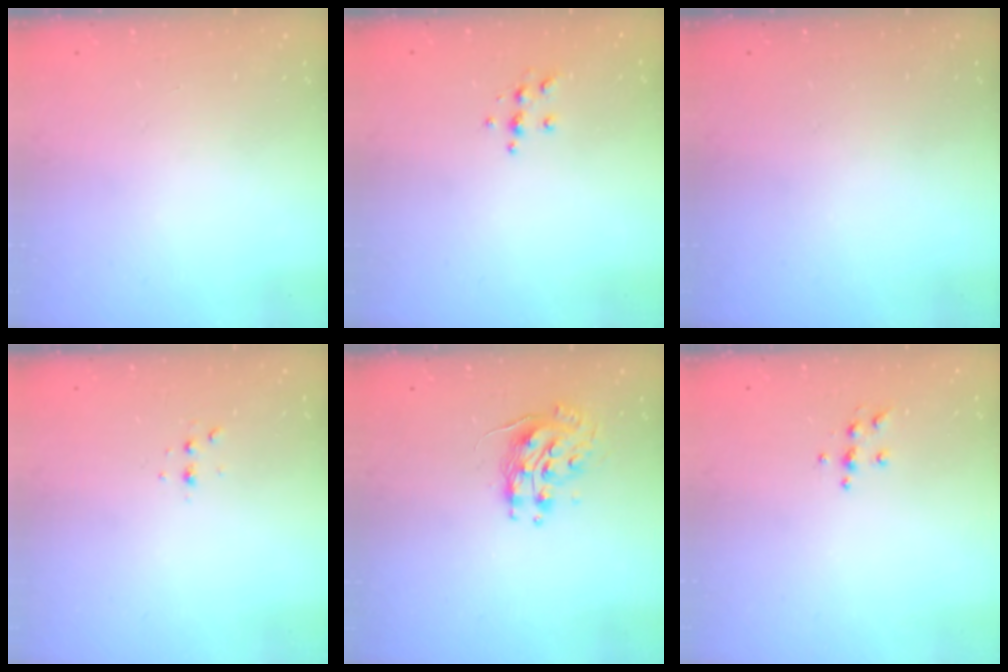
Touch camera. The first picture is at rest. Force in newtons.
{"total": 5.1, "press": 5.1, "slide": 0.3}
{"total": 0.0}
{"total": 2.8, "press": 2.8, "slide": 0.7}
{"total": 9.7, "press": 9.7, "slide": 0.8}
{"total": 4.3, "press": 4.3, "slide": 0.6}